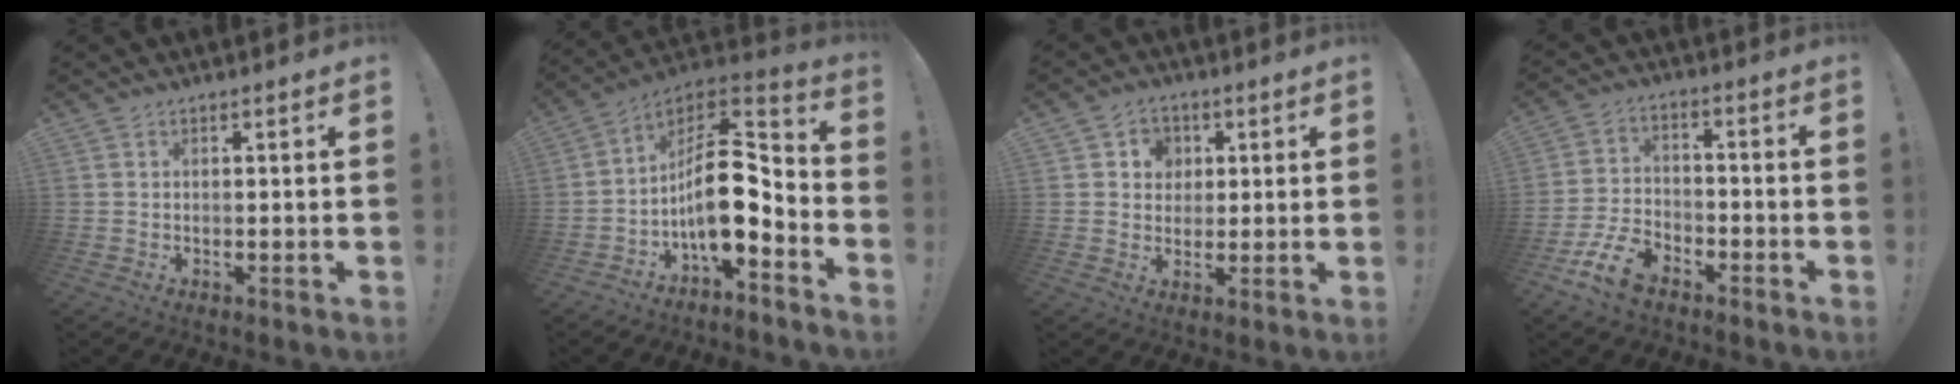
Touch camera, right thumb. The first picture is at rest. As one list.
[{"total": 16.4, "force": [-2.3, 8.0, 14.2], "torque": [-0.256, 0.008, -0.033]}, {"total": 5.9, "force": [1.5, 5.6, 1.5], "torque": [-0.025, -0.002, 0.029]}, {"total": 10.7, "force": [-6.9, 5.9, 5.6], "torque": [-0.122, 0.047, -0.123]}]